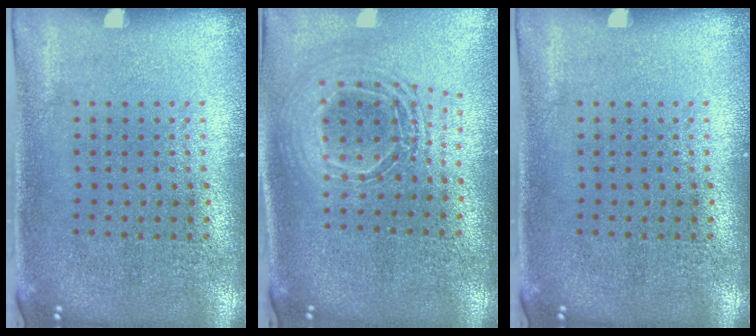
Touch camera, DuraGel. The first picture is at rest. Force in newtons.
{"total": 2.0, "press": 1.6, "slide": 1.3}
{"total": 0.0}